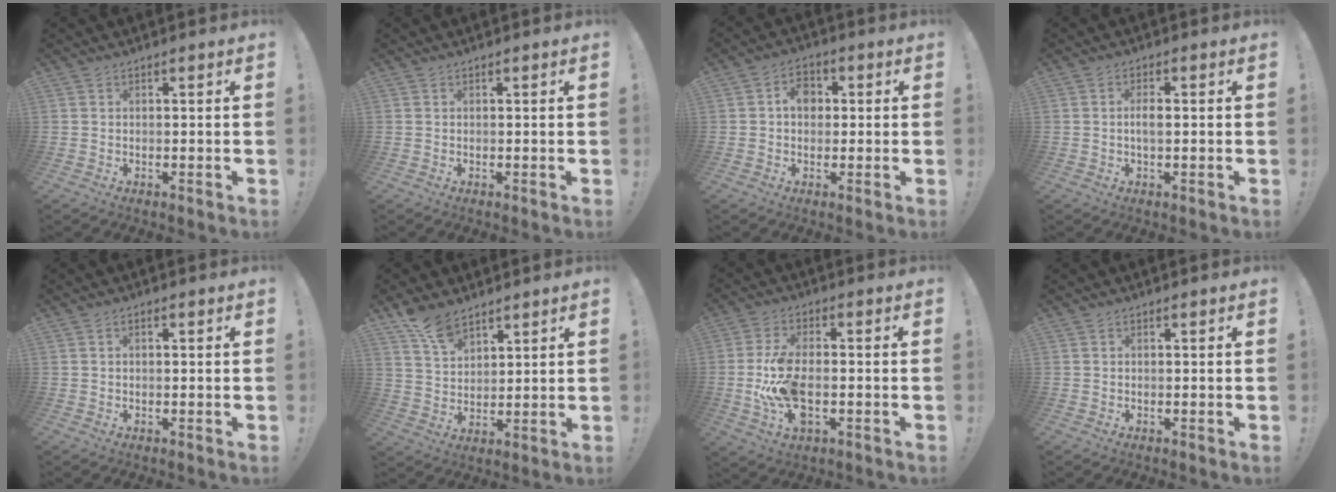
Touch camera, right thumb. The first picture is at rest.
{"total": 0.0}
{"total": 6.0, "force": [1.0, 4.6, 3.8], "torque": [-0.048, 0.000, 0.014]}
{"total": 3.0, "force": [-0.3, 0.9, 2.8], "torque": [-0.053, 0.000, -0.010]}
{"total": 1.0, "force": [0.0, 0.6, 0.7], "torque": [-0.010, 0.002, -0.002]}
{"total": 8.6, "force": [6.9, 4.0, 3.3], "torque": [-0.057, -0.040, 0.132]}
{"total": 12.8, "force": [-2.2, 6.7, 10.6], "torque": [-0.215, -0.004, -0.036]}
{"total": 0.0}